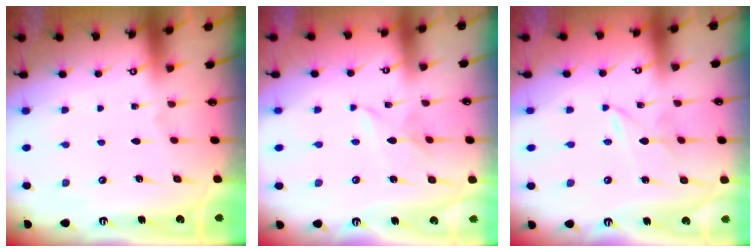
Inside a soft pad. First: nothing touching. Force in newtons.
{"total": 1.9, "press": 1.9, "slide": 0.3}
{"total": 1.7, "press": 1.6, "slide": 0.2}